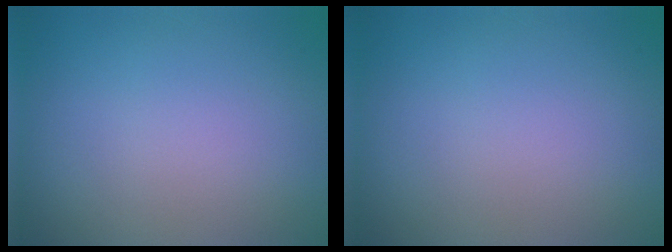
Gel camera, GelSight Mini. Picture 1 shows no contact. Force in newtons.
{"total": 0.0}